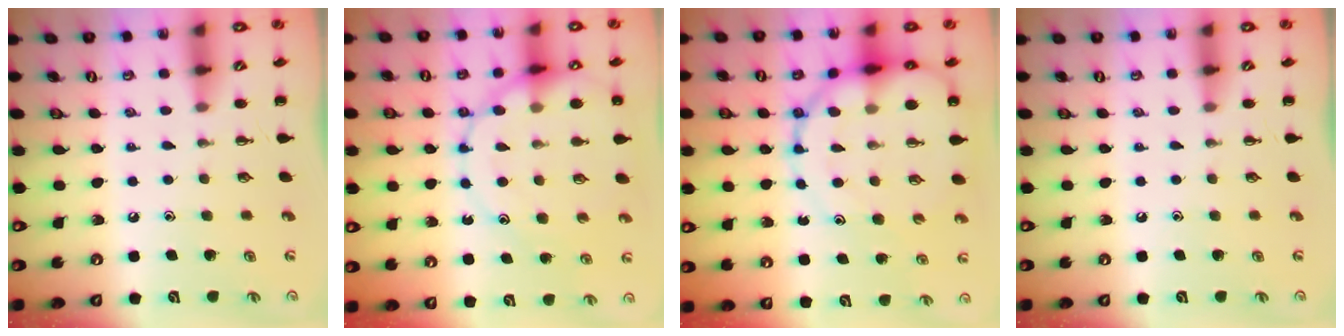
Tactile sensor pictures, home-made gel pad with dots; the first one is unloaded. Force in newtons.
{"total": 17.0, "press": 16.8, "slide": 2.8}
{"total": 17.5, "press": 17.1, "slide": 3.5}
{"total": 0.0}